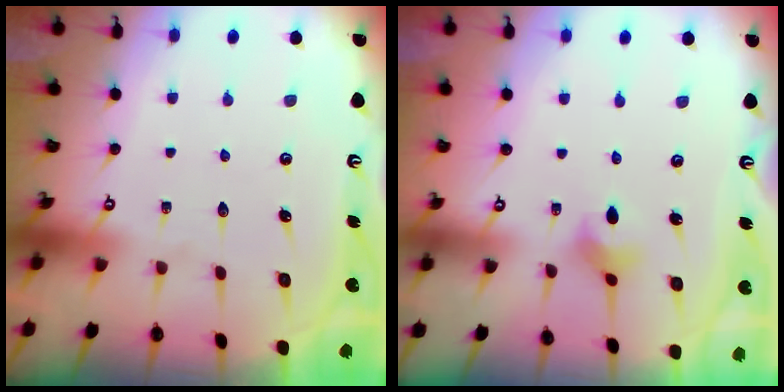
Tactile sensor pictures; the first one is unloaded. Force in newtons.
{"total": 4.3, "press": 4.2, "slide": 0.7}